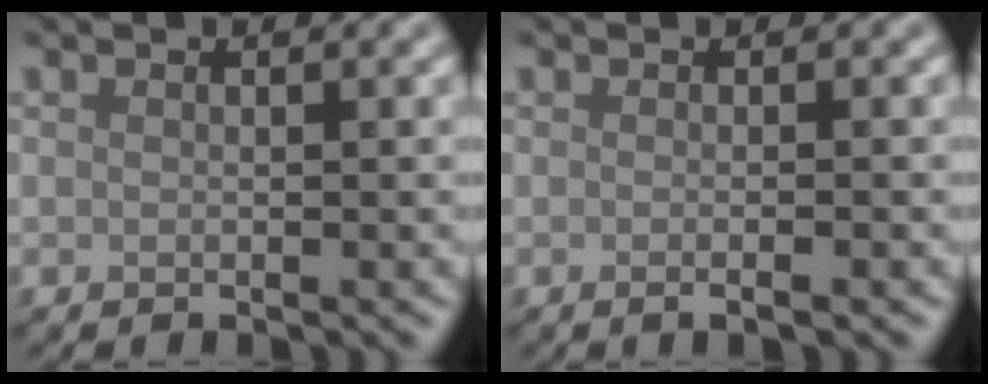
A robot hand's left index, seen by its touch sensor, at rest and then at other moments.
{"total": 1.9, "force": [-0.3, 0.7, 1.7], "torque": [-0.012, -0.005, -0.012]}